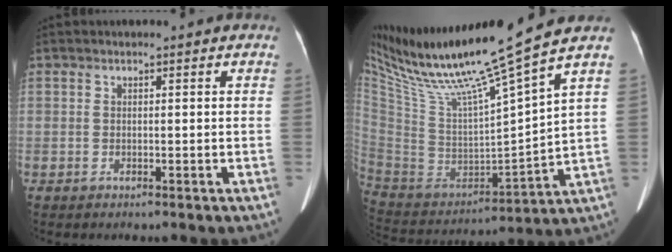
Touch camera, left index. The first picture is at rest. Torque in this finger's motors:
{"motor_torque": [-0.14, -0.69, 0.01, 0.02]}